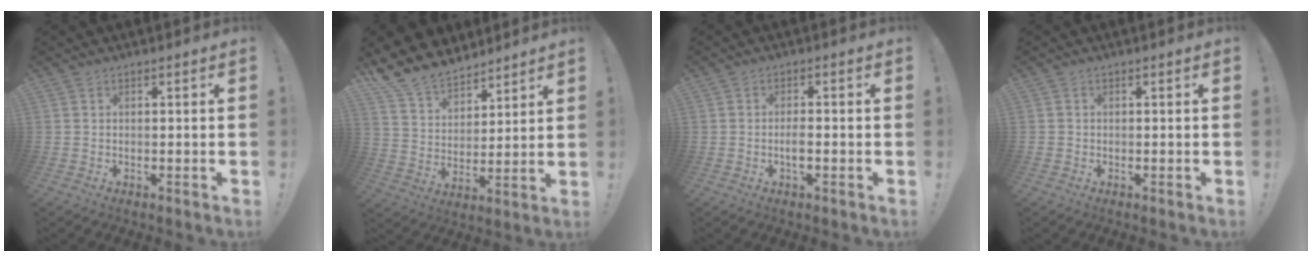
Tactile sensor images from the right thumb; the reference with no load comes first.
{"total": 13.3, "force": [11.5, 6.0, 2.7], "torque": [-0.069, -0.091, 0.220]}
{"total": 2.8, "force": [-1.0, 1.5, 2.2], "torque": [-0.021, -0.002, -0.019]}
{"total": 0.7, "force": [-0.3, 0.6, 0.1], "torque": [-0.005, 0.003, -0.005]}